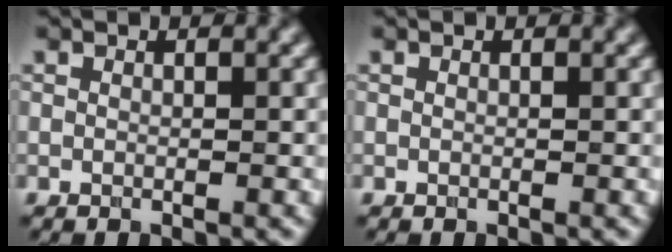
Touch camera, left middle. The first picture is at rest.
{"total": 0.0}